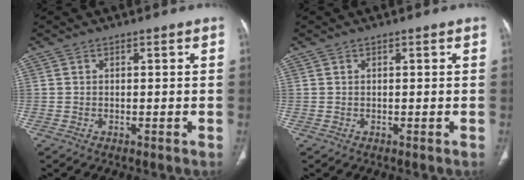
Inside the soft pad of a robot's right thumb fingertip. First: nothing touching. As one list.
[{"total": 0.0}]